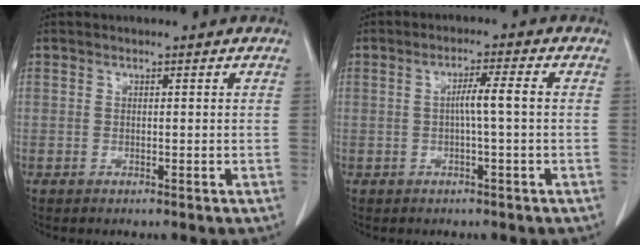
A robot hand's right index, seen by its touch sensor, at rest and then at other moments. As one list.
[{"total": 3.6, "force": [-0.2, -0.3, 3.5], "torque": [-0.062, 0.007, -0.002]}]